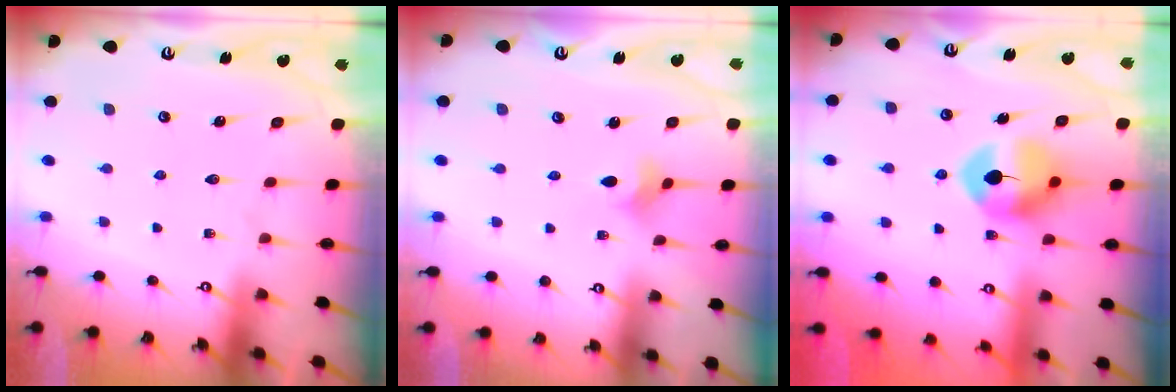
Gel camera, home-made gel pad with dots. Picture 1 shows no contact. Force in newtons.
{"total": 3.0, "press": 2.9, "slide": 0.5}
{"total": 8.9, "press": 8.9, "slide": 0.4}